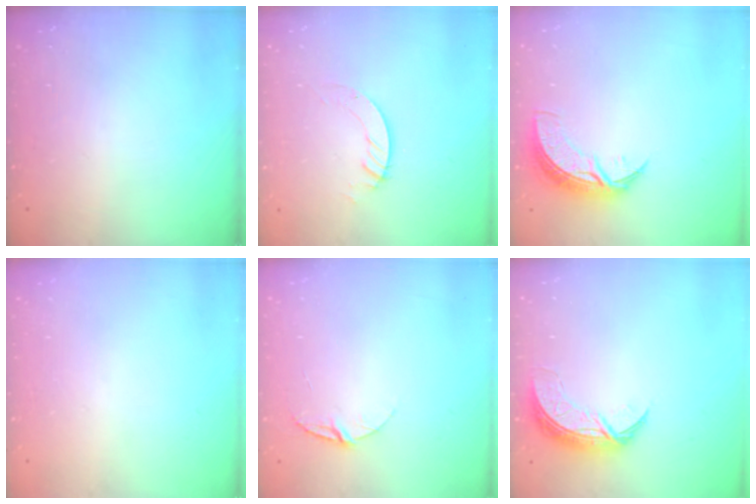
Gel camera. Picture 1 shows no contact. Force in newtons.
{"total": 3.7, "press": 3.7, "slide": 0.2}
{"total": 8.5, "press": 8.4, "slide": 0.6}
{"total": 0.0}
{"total": 5.7, "press": 5.7, "slide": 0.6}
{"total": 7.7, "press": 7.6, "slide": 0.7}